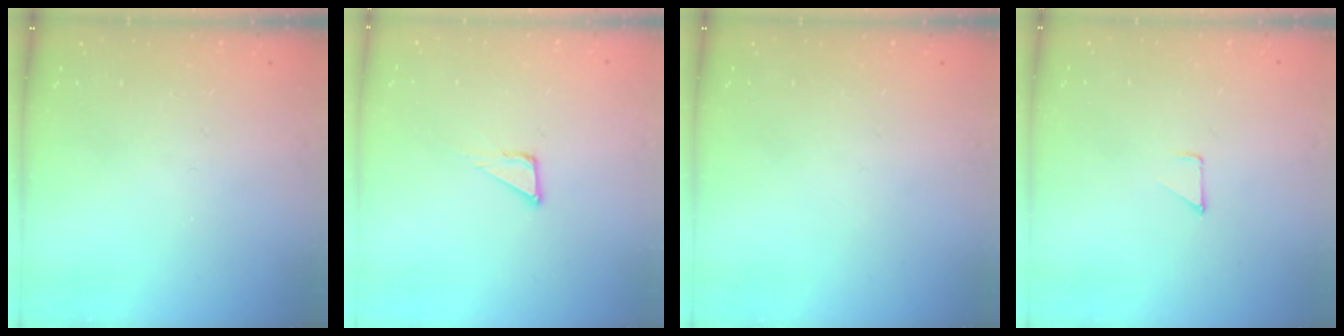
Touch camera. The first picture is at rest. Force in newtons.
{"total": 3.5, "press": 3.5, "slide": 0.2}
{"total": 0.0}
{"total": 3.3, "press": 3.3, "slide": 0.3}